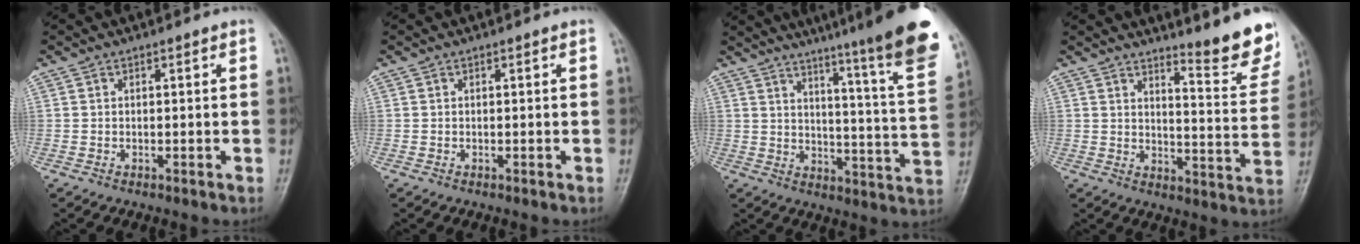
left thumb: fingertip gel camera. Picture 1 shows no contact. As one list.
[{"total": 0.0}, {"total": 24.3, "force": [17.8, 1.5, 16.4], "torque": [-0.209, -0.107, 0.232]}, {"total": 11.5, "force": [9.1, 1.4, 6.9], "torque": [-0.067, -0.082, 0.121]}]